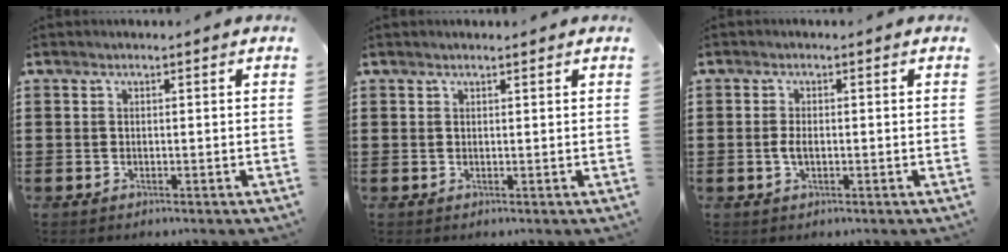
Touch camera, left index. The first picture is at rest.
{"total": 0.7, "force": [0.6, 0.1, 0.4], "torque": [-0.008, 0.001, 0.012]}
{"total": 2.1, "force": [-0.2, 0.9, 1.8], "torque": [-0.051, -0.005, -0.009]}